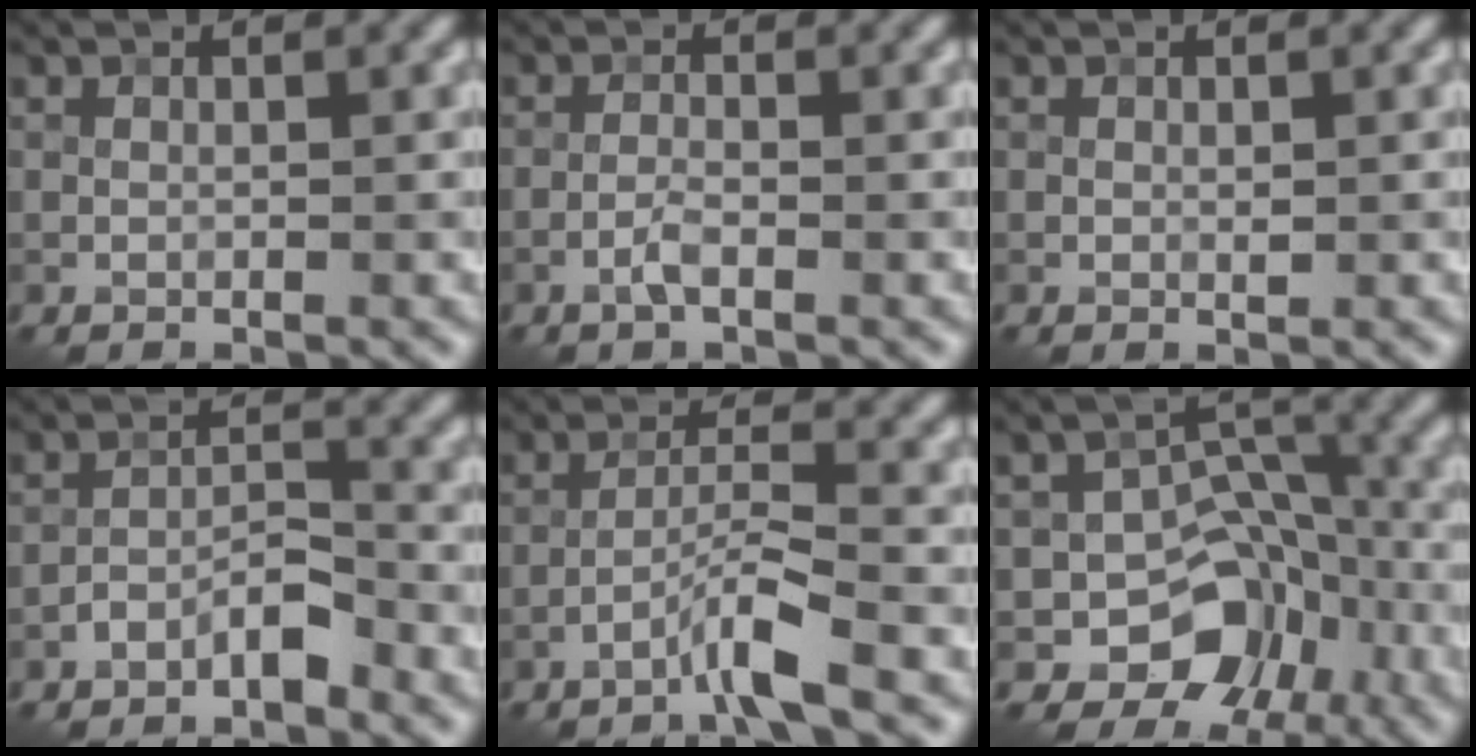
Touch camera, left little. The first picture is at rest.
{"total": 1.4, "force": [-0.8, 0.3, 1.1], "torque": [-0.024, 0.004, -0.019]}
{"total": 0.6, "force": [0.0, 0.3, 0.4], "torque": [-0.006, 0.000, 0.000]}
{"total": 2.8, "force": [-2.1, 0.9, 1.7], "torque": [-0.030, 0.013, -0.041]}
{"total": 3.4, "force": [-2.3, -0.2, 2.5], "torque": [-0.049, 0.013, -0.053]}
{"total": 7.8, "force": [-3.8, 5.9, 3.5], "torque": [-0.029, 0.013, -0.068]}